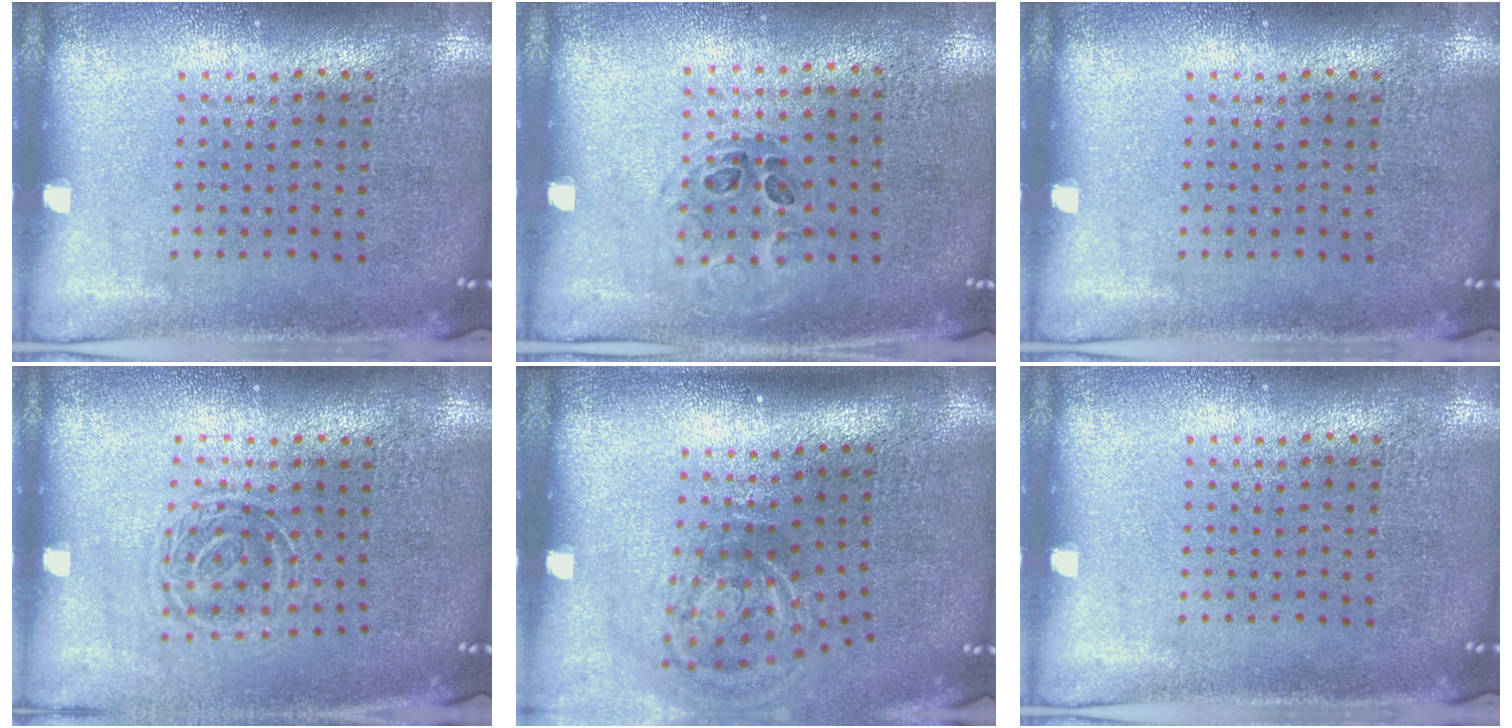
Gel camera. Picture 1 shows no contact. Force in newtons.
{"total": 1.0, "press": 0.6, "slide": 0.7}
{"total": 0.0}
{"total": 1.3, "press": 1.0, "slide": 0.8}
{"total": 2.1, "press": 1.2, "slide": 1.7}
{"total": 0.0}